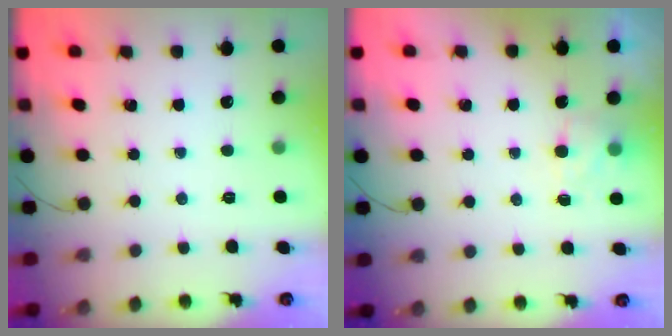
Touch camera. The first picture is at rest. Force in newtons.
{"total": 5.1, "press": 4.9, "slide": 1.4}